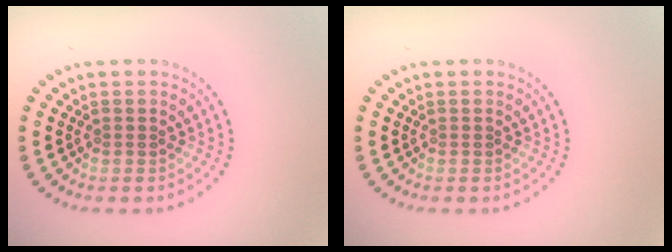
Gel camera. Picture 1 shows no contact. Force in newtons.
{"total": 0.0}